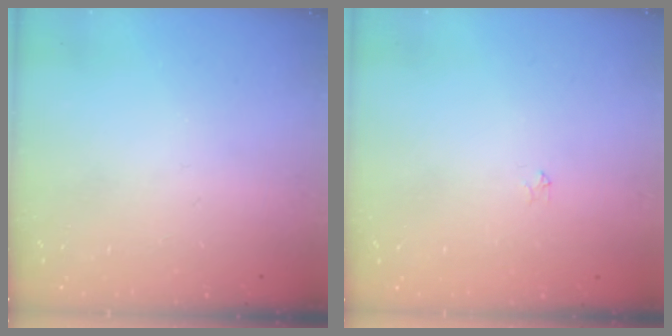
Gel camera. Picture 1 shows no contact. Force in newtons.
{"total": 2.2, "press": 2.2, "slide": 0.3}